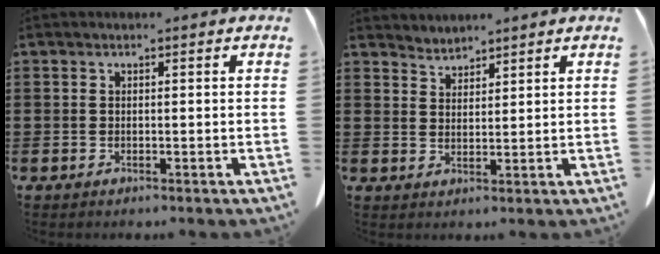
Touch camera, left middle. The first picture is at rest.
{"total": 2.4, "force": [2.4, 0.2, -0.4], "torque": [0.000, -0.008, 0.046]}